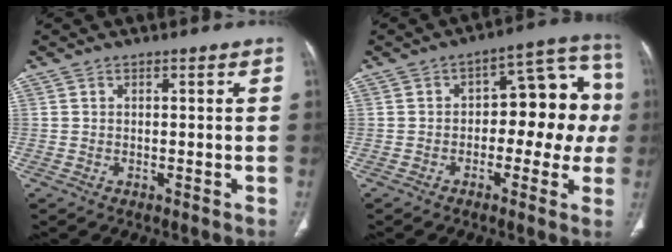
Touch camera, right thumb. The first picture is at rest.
{"total": 13.8, "force": [-0.6, 7.6, 11.5], "torque": [-0.088, 0.050, -0.018]}